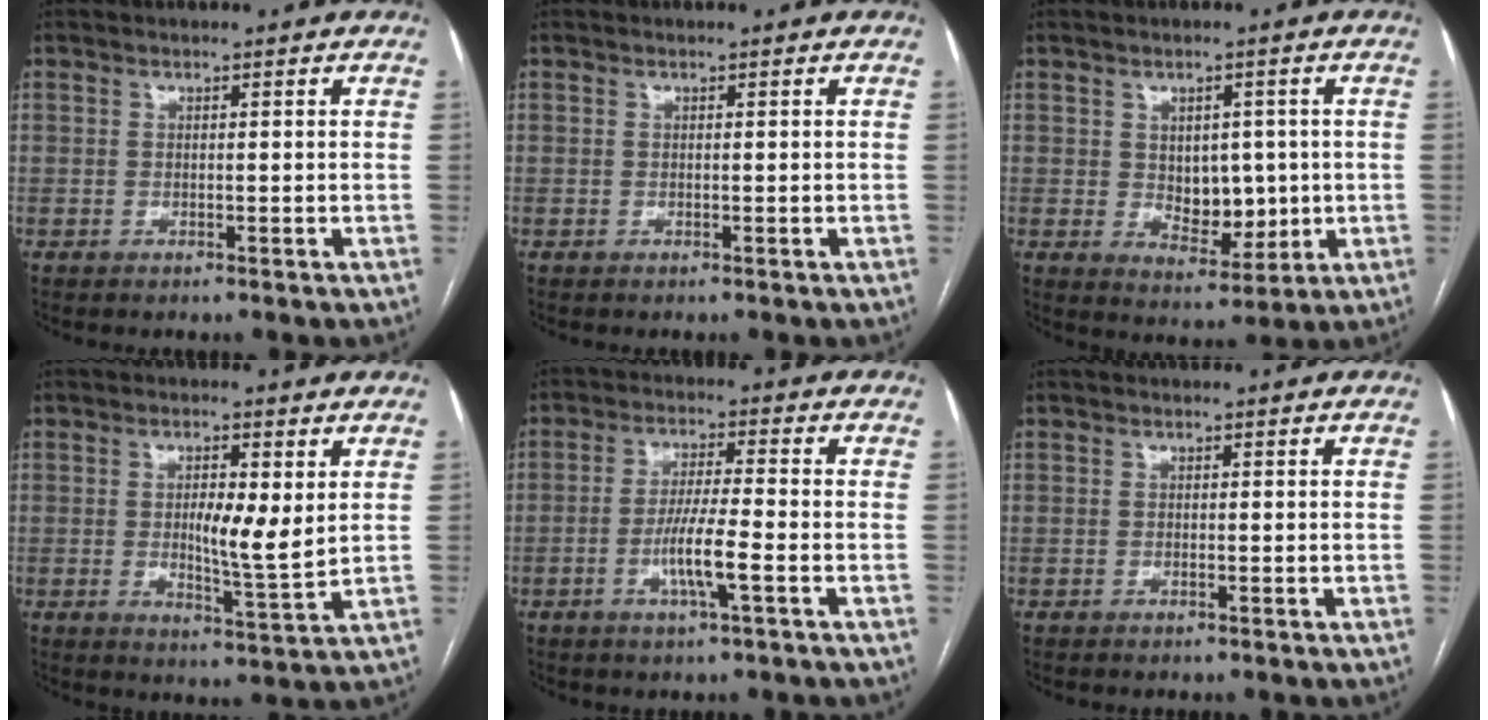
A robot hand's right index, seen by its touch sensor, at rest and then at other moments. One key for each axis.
{"total": 0.0}
{"total": 6.8, "fx": 0.2, "fy": 4.3, "fz": 5.3, "tx": -0.073, "ty": -0.001, "tz": 0.020}
{"total": 6.8, "fx": 1.0, "fy": 1.2, "fz": 6.7, "tx": -0.109, "ty": -0.009, "tz": 0.018}
{"total": 5.7, "fx": -2.0, "fy": 0.1, "fz": 5.3, "tx": -0.101, "ty": -0.007, "tz": -0.037}
{"total": 0.0}